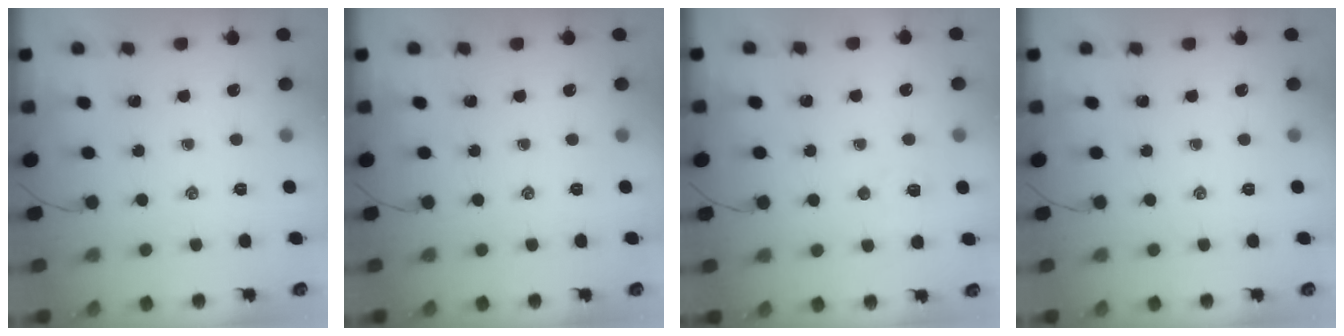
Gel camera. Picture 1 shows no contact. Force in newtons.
{"total": 0.0}
{"total": 4.0, "press": 3.9, "slide": 1.0}
{"total": 0.0}